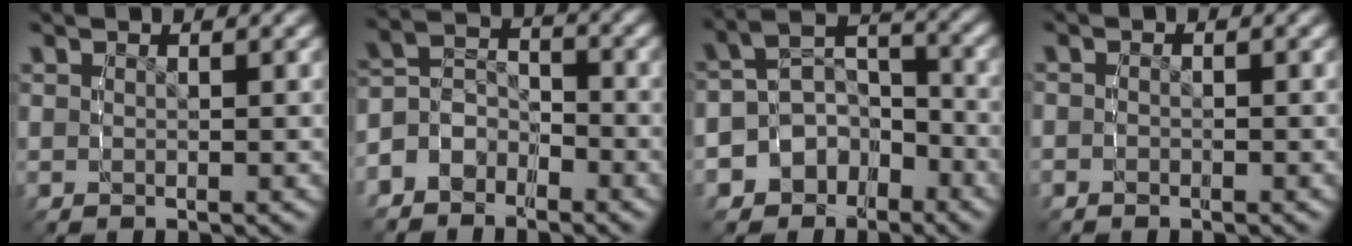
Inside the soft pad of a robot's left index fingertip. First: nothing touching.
{"total": 6.1, "force": [-4.1, 4.4, 1.1], "torque": [-0.027, -0.010, -0.084]}
{"total": 10.2, "force": [-4.9, 8.4, 2.9], "torque": [-0.075, -0.038, -0.093]}
{"total": 1.2, "force": [-1.1, 0.4, 0.1], "torque": [-0.007, -0.008, -0.022]}